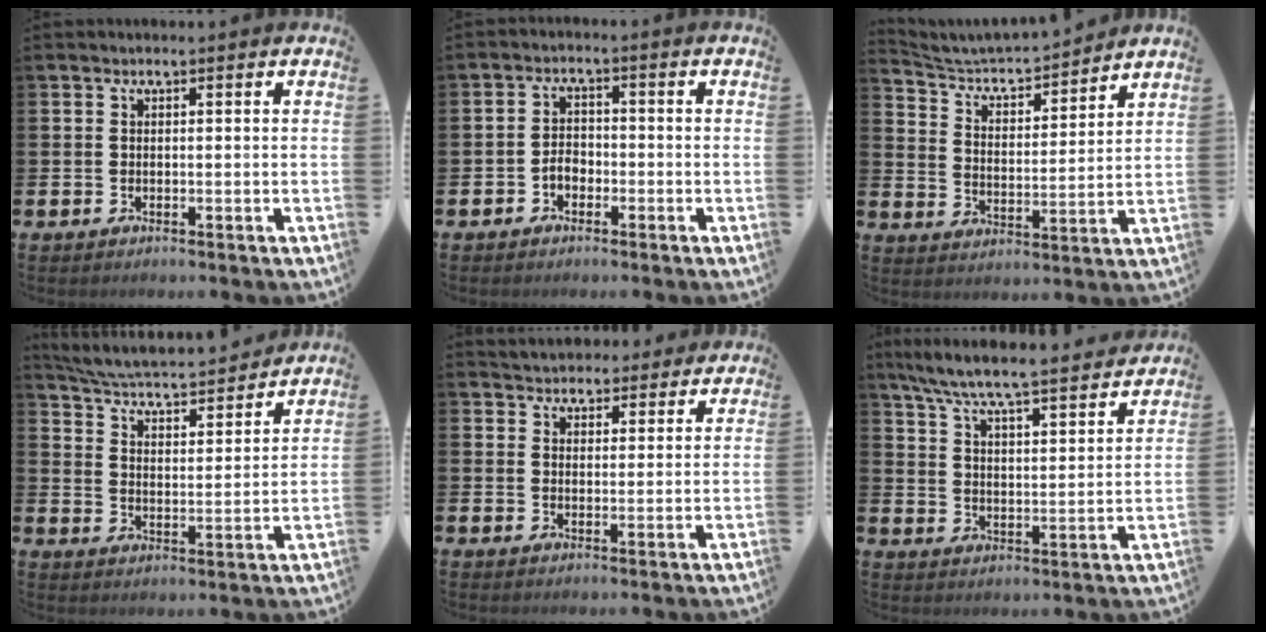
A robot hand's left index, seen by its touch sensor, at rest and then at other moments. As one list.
[{"total": 2.4, "force": [-1.4, 1.7, 1.1], "torque": [-0.018, 0.004, -0.031]}, {"total": 5.2, "force": [5.1, 0.9, 1.0], "torque": [-0.047, -0.044, 0.082]}, {"total": 5.0, "force": [4.9, 0.5, 1.1], "torque": [-0.048, -0.049, 0.077]}, {"total": 4.2, "force": [4.0, 1.0, -0.5], "torque": [-0.001, -0.025, 0.072]}, {"total": 7.6, "force": [7.2, 0.3, 2.5], "torque": [-0.078, -0.057, 0.122]}]